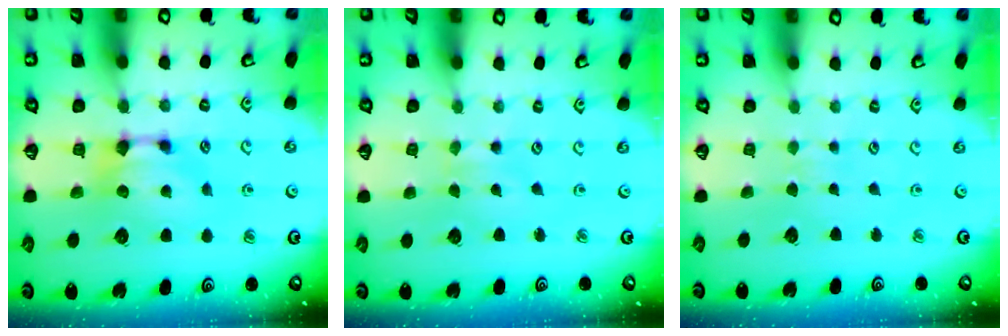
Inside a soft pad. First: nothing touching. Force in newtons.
{"total": 2.4, "press": 2.3, "slide": 0.4}
{"total": 4.6, "press": 4.6, "slide": 0.4}